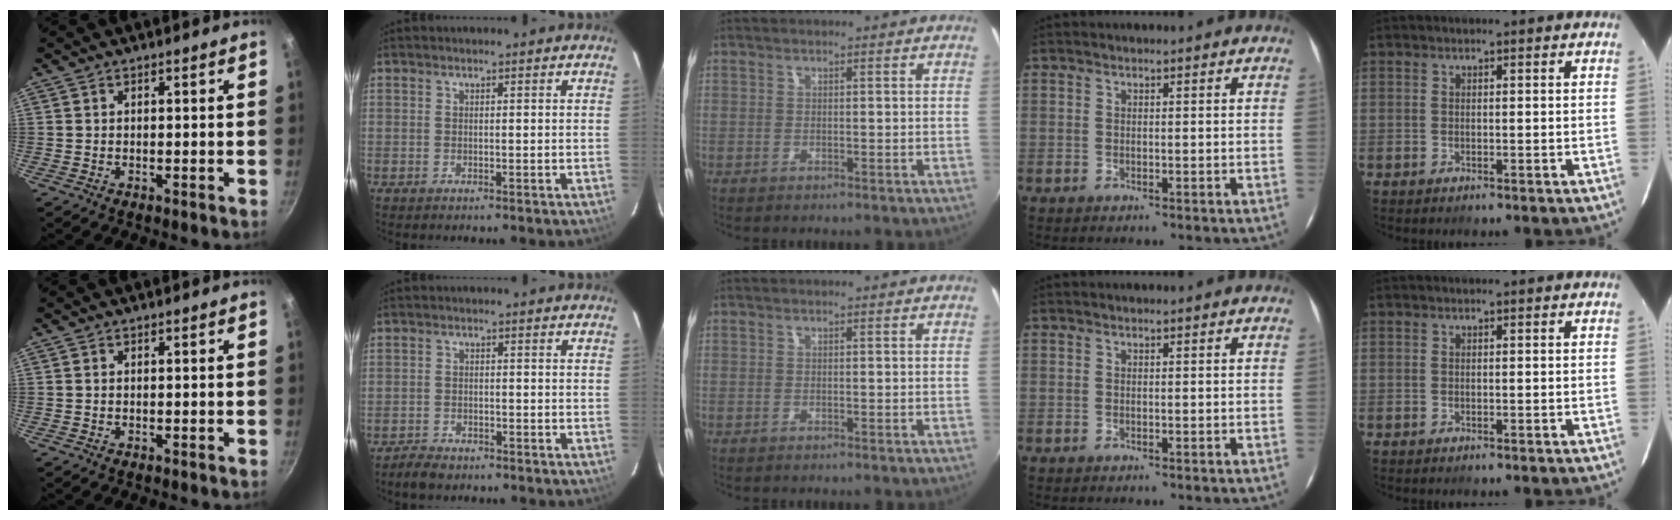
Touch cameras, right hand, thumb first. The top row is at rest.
{"index": {"total": 3.6, "force": [-3.0, 1.5, 1.2], "torque": [-0.037, 0.002, -0.053]}}